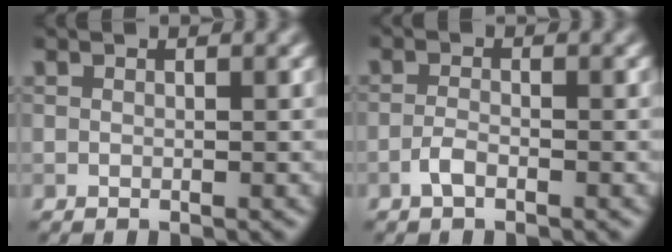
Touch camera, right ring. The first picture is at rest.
{"total": 1.4, "force": [-0.9, 0.5, 1.0], "torque": [-0.023, 0.002, -0.021]}